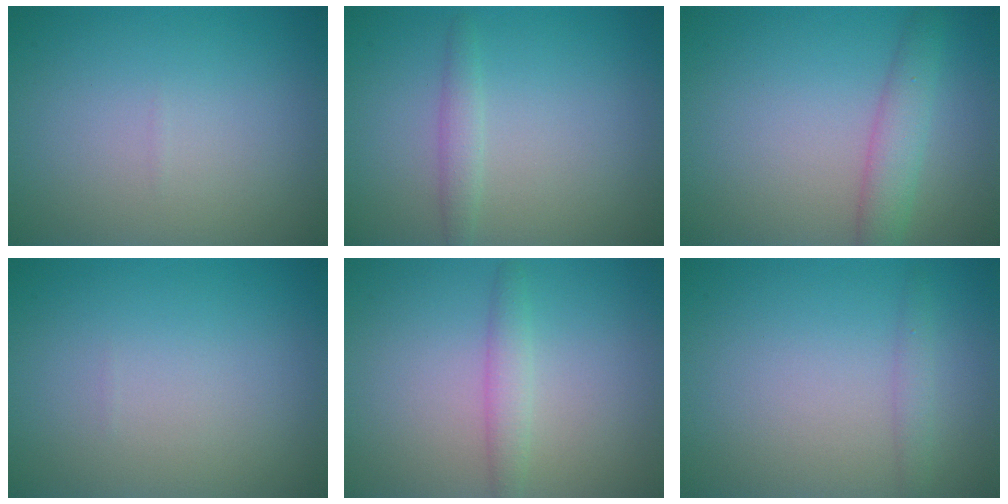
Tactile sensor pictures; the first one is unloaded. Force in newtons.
{"total": 1.4, "press": 1.4, "slide": 0.1}
{"total": 2.9, "press": 2.9, "slide": 0.1}
{"total": 0.0}
{"total": 1.8, "press": 1.8, "slide": 0.1}
{"total": 1.1, "press": 1.1, "slide": 0.1}